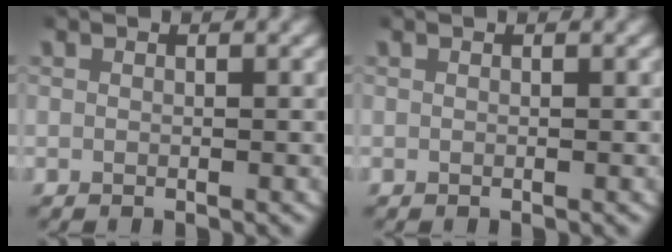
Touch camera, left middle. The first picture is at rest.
{"total": 0.0}